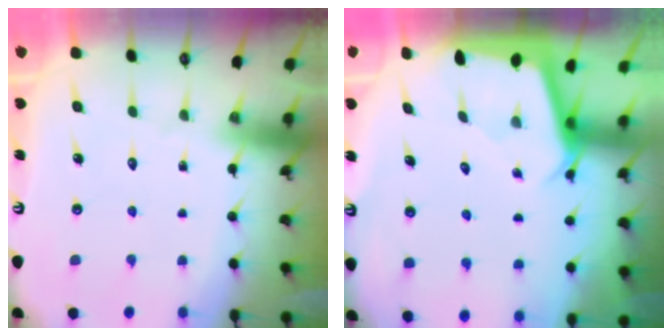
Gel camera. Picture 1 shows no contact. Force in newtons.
{"total": 2.5, "press": 2.5, "slide": 0.3}